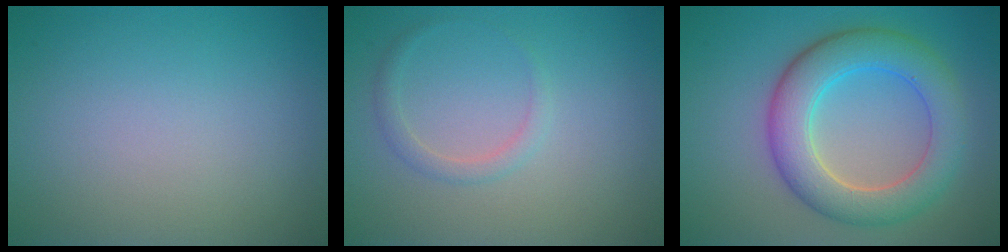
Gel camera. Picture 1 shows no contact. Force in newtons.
{"total": 1.3, "press": 1.3, "slide": 0.1}
{"total": 6.7, "press": 6.7, "slide": 0.2}